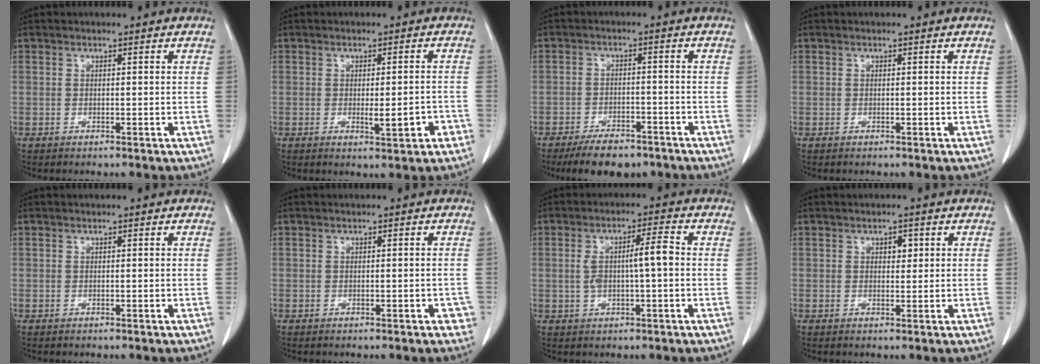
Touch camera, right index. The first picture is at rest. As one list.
[{"total": 4.5, "force": [-1.6, 1.0, 4.1], "torque": [-0.053, -0.002, -0.018]}, {"total": 7.3, "force": [-5.7, 3.1, 3.4], "torque": [-0.050, 0.000, -0.092]}, {"total": 0.0}, {"total": 0.0}, {"total": 2.1, "force": [-0.8, 0.8, 1.7], "torque": [-0.011, 0.006, -0.007]}, {"total": 5.9, "force": [0.1, 0.9, 5.9], "torque": [-0.111, 0.016, 0.003]}, {"total": 1.6, "force": [0.6, 0.9, 1.2], "torque": [-0.013, -0.001, 0.008]}]